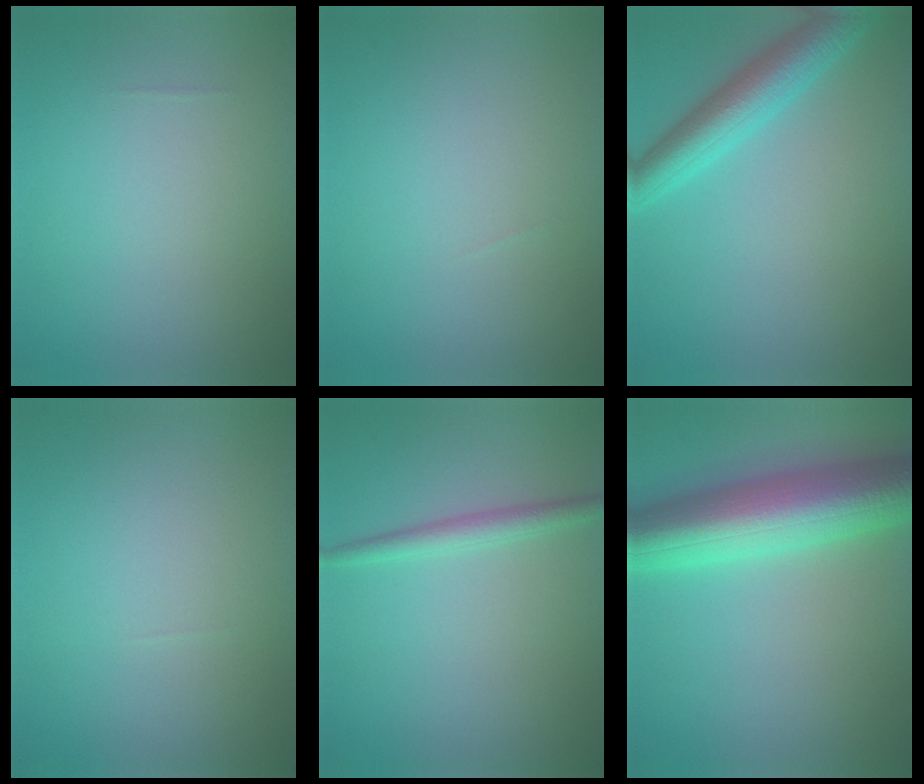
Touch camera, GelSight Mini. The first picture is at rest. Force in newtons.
{"total": 0.0}
{"total": 4.8, "press": 4.8, "slide": 0.2}
{"total": 0.0}
{"total": 1.9, "press": 1.9, "slide": 0.1}
{"total": 10.7, "press": 10.7, "slide": 0.1}